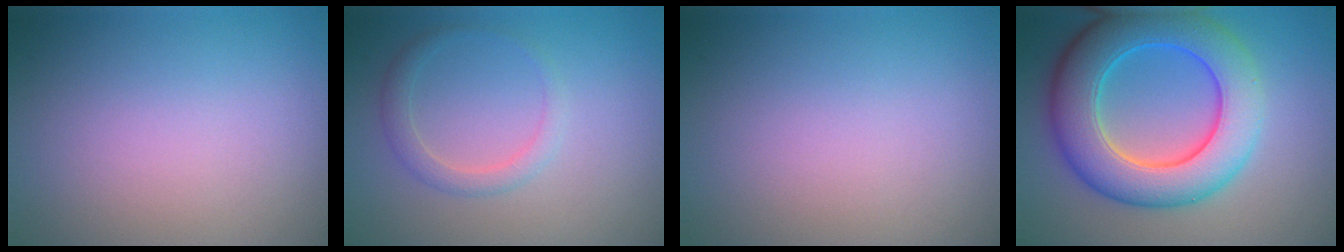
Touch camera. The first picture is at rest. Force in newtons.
{"total": 1.7, "press": 1.7, "slide": 0.1}
{"total": 0.0}
{"total": 9.4, "press": 9.4, "slide": 0.3}